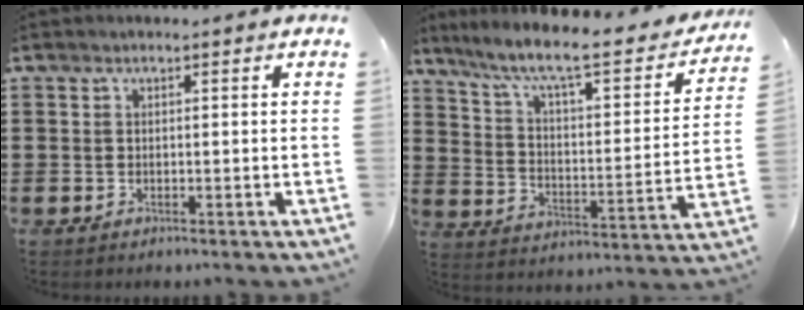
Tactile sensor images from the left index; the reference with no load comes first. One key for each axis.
{"total": 8.4, "fx": 6.5, "fy": 0.6, "fz": 5.2, "tx": -0.124, "ty": -0.046, "tz": 0.103}